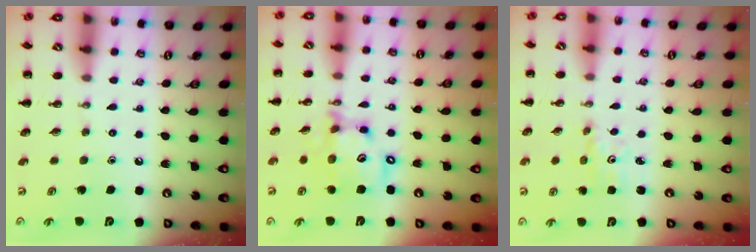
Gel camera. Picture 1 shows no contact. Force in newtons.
{"total": 14.4, "press": 14.0, "slide": 3.1}
{"total": 2.1, "press": 2.0, "slide": 0.7}